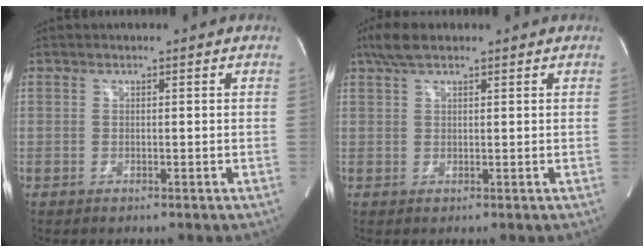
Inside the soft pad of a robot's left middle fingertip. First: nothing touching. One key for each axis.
{"total": 4.2, "fx": 3.0, "fy": 1.2, "fz": 2.6, "tx": -0.061, "ty": 0.021, "tz": 0.059}